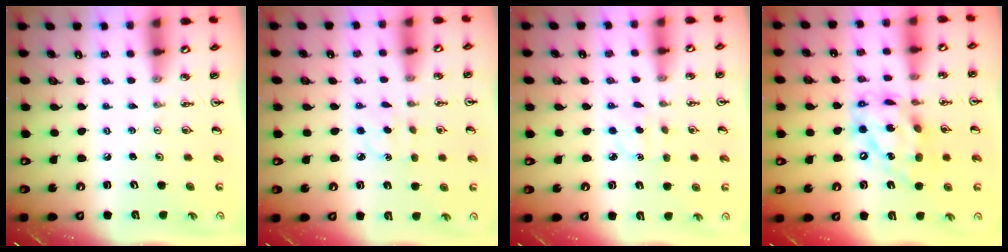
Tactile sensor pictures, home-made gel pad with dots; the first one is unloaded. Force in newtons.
{"total": 2.6, "press": 2.5, "slide": 0.7}
{"total": 2.6, "press": 2.5, "slide": 0.7}
{"total": 15.7, "press": 15.7, "slide": 1.0}